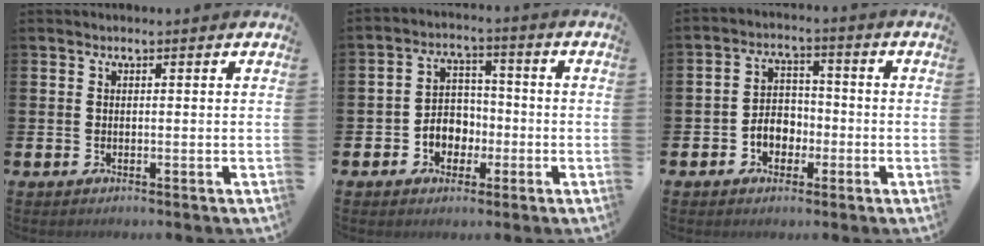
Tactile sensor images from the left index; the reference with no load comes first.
{"total": 4.3, "force": [-1.8, 3.6, 1.2], "torque": [-0.023, 0.004, -0.042]}
{"total": 4.0, "force": [-2.1, 3.0, 1.6], "torque": [-0.025, 0.004, -0.048]}